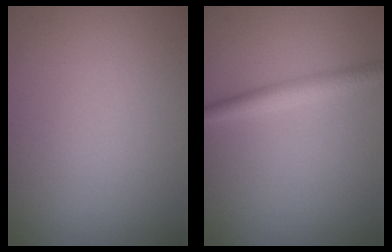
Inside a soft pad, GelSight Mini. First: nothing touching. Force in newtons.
{"total": 2.3, "press": 2.3, "slide": 0.0}